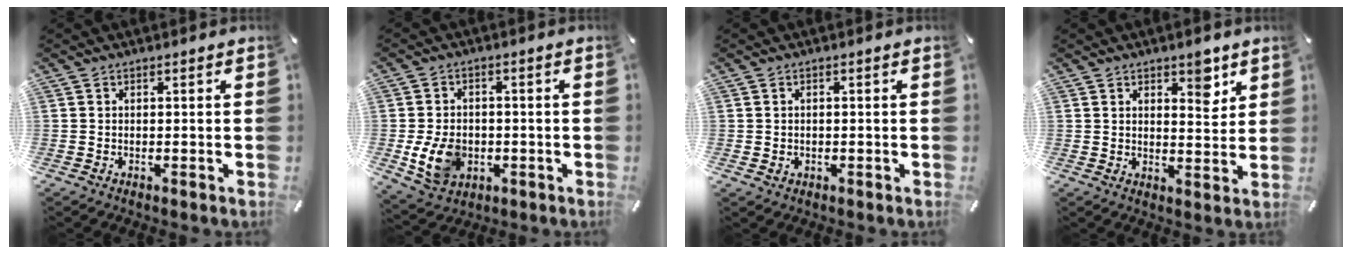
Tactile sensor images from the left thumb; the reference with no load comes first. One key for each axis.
{"total": 9.7, "fx": -1.8, "fy": 7.6, "fz": 5.8, "tx": -0.112, "ty": 0.009, "tz": -0.028}
{"total": 1.1, "fx": 0.0, "fy": 1.0, "fz": 0.5, "tx": -0.013, "ty": 0.006, "tz": -0.002}
{"total": 5.9, "fx": 3.9, "fy": 3.0, "fz": 3.3, "tx": -0.020, "ty": -0.027, "tz": 0.058}